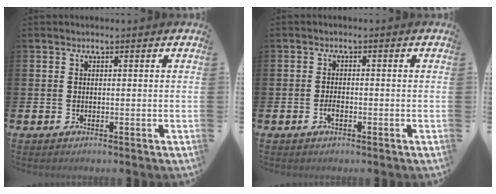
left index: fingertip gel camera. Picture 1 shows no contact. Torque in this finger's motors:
{"motor_torque": [0.18, -0.04, 0.04, 0.03]}